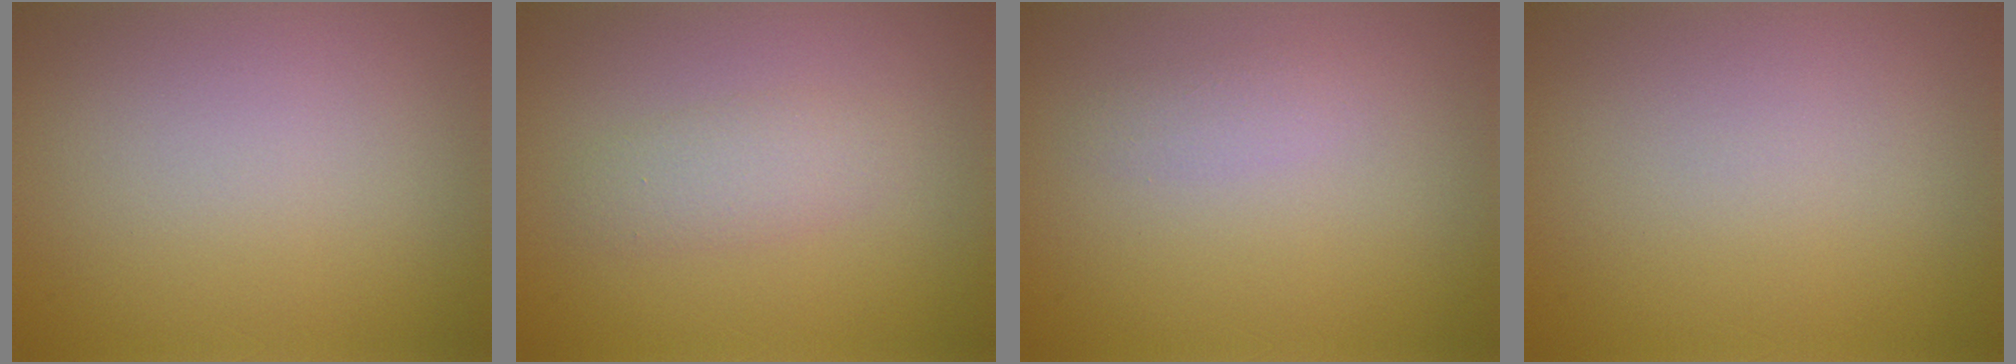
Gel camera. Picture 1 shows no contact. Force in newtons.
{"total": 2.1, "press": 2.1, "slide": 0.1}
{"total": 1.1, "press": 1.1, "slide": 0.1}
{"total": 0.0}